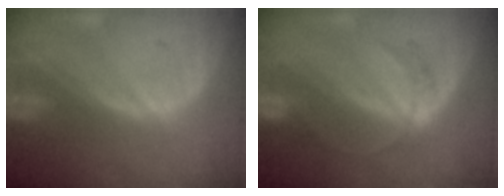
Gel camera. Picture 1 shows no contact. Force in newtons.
{"total": 3.5, "press": 3.5, "slide": 0.4}